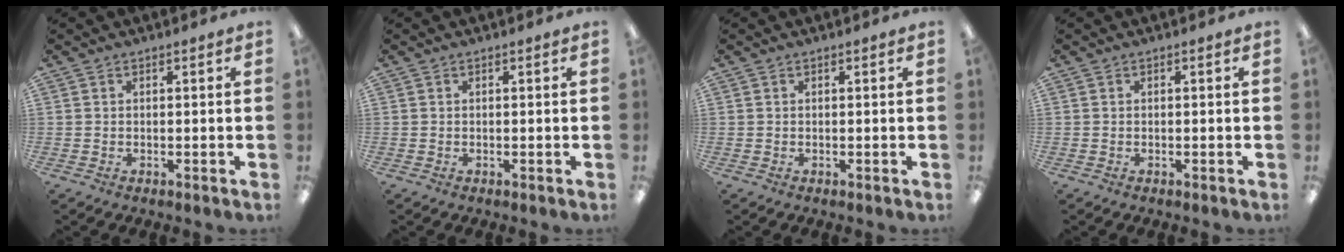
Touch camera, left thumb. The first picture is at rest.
{"total": 0.0}
{"total": 0.0}
{"total": 0.0}